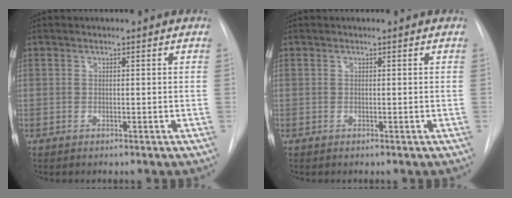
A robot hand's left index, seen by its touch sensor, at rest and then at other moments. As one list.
[{"total": 0.0}]